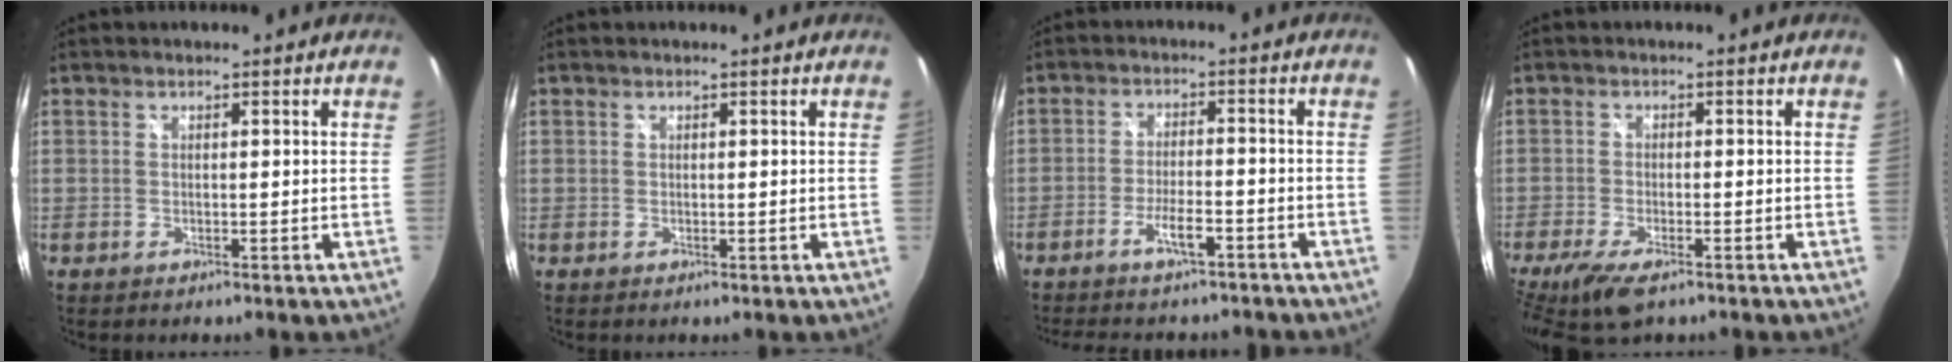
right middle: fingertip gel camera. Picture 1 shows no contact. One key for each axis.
{"total": 0.0}
{"total": 6.8, "fx": -5.6, "fy": 1.4, "fz": 3.5, "tx": -0.077, "ty": -0.006, "tz": -0.091}
{"total": 8.3, "fx": -5.6, "fy": 2.6, "fz": 5.5, "tx": -0.130, "ty": -0.031, "tz": -0.101}